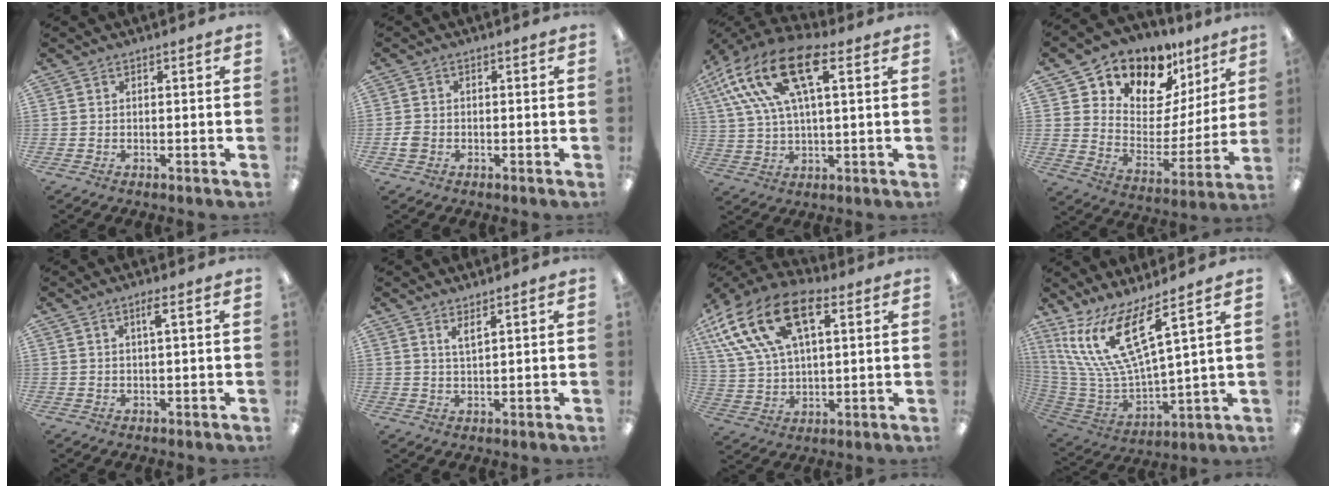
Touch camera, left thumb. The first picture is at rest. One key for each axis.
{"total": 2.4, "fx": -0.7, "fy": 2.0, "fz": 1.2, "tx": -0.018, "ty": 0.005, "tz": -0.012}
{"total": 19.4, "fx": 9.1, "fy": 8.4, "fz": 14.9, "tx": -0.311, "ty": -0.016, "tz": 0.156}
{"total": 11.9, "fx": 9.6, "fy": 6.8, "fz": 1.6, "tx": -0.033, "ty": -0.099, "tz": 0.177}
{"total": 2.3, "fx": 1.3, "fy": 0.2, "fz": 1.9, "tx": -0.042, "ty": 0.003, "tz": 0.020}
{"total": 2.7, "fx": 2.1, "fy": 0.4, "fz": 1.6, "tx": -0.028, "ty": -0.005, "tz": 0.035}
{"total": 20.5, "fx": 9.5, "fy": 11.6, "fz": 14.1, "tx": -0.279, "ty": -0.032, "tz": 0.167}
{"total": 18.2, "fx": 10.5, "fy": 5.5, "fz": 13.9, "tx": -0.315, "ty": -0.052, "tz": 0.181}